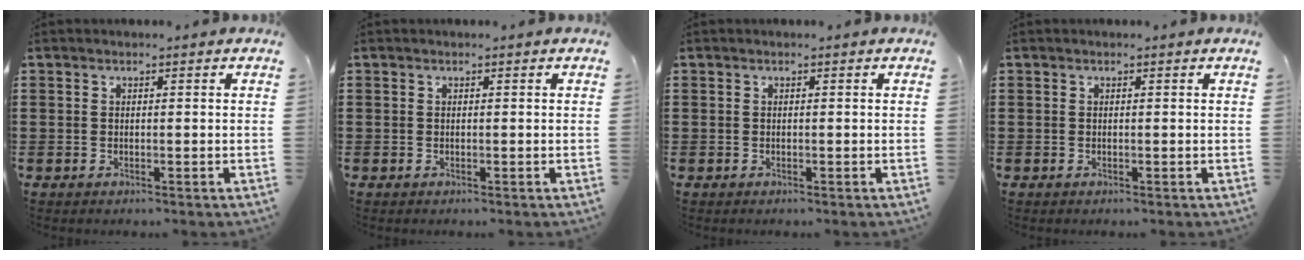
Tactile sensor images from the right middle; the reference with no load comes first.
{"total": 0.0}
{"total": 0.0}
{"total": 0.0}